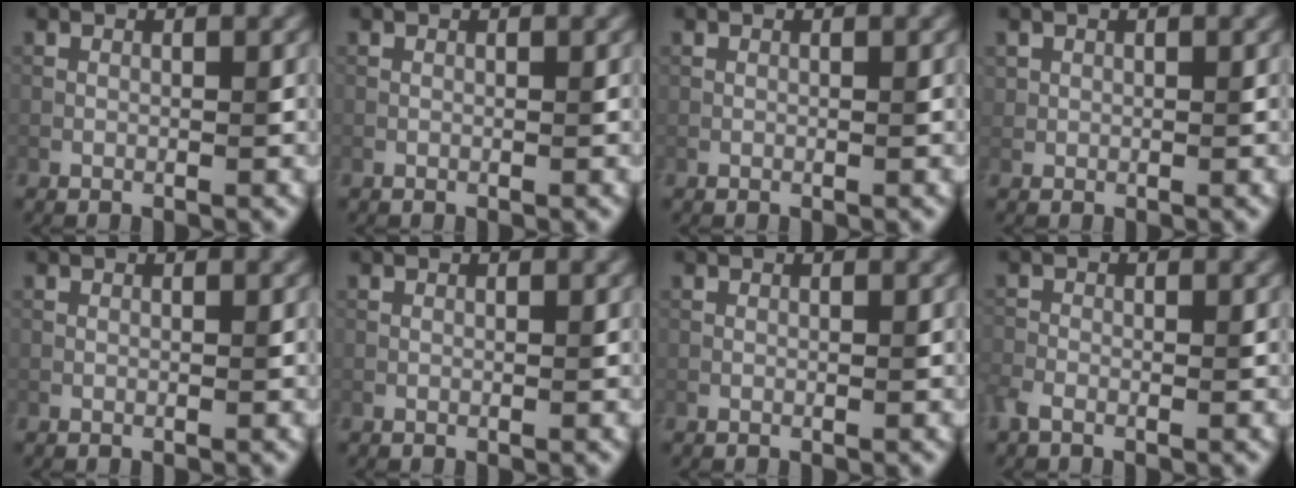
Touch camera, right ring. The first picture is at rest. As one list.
[{"total": 0.0}, {"total": 0.0}, {"total": 1.1, "force": [0.5, 0.9, 0.0], "torque": [-0.008, -0.002, 0.016]}, {"total": 0.0}, {"total": 0.0}, {"total": 0.0}, {"total": 2.4, "force": [-1.4, 1.3, 1.5], "torque": [-0.041, 0.000, -0.032]}]